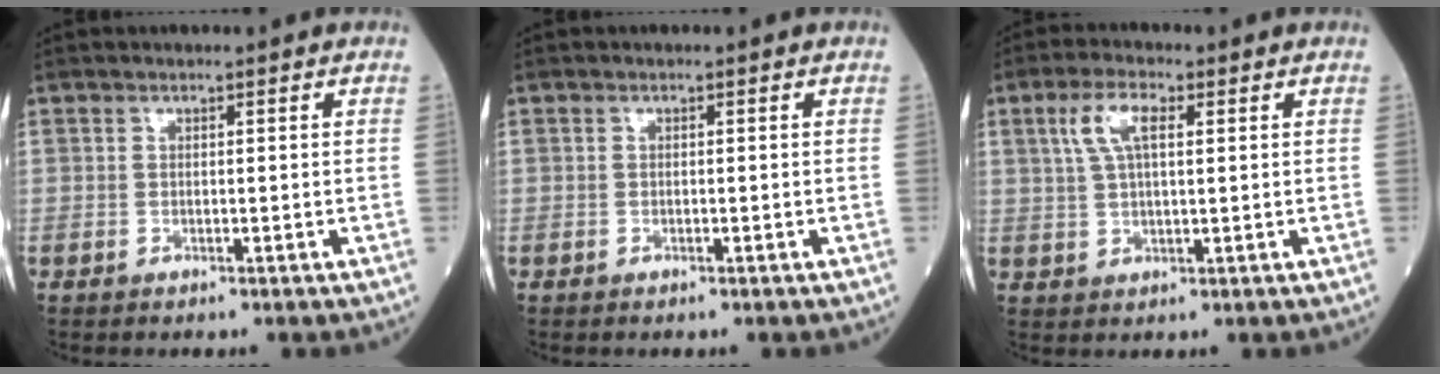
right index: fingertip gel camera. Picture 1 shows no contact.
{"total": 0.0}
{"total": 5.7, "force": [2.1, 1.8, 5.0], "torque": [-0.111, 0.014, 0.045]}